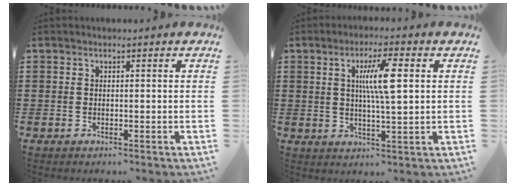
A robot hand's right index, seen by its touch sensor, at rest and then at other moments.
{"total": 7.0, "force": [1.7, 1.1, 6.7], "torque": [-0.133, 0.006, 0.022]}